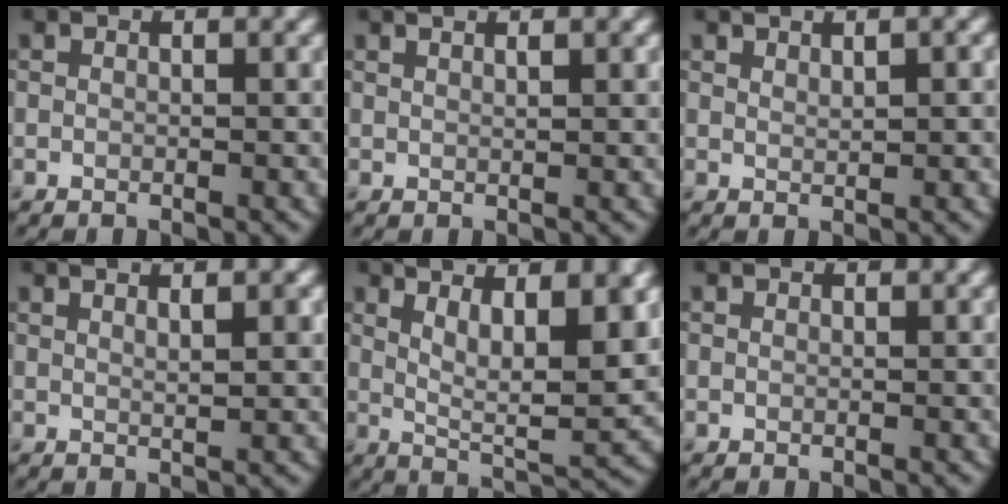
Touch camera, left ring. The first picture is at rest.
{"total": 1.8, "force": [1.2, 0.6, 1.3], "torque": [-0.004, 0.001, 0.004]}
{"total": 1.1, "force": [0.8, 0.2, 0.8], "torque": [-0.013, 0.001, 0.015]}
{"total": 3.0, "force": [1.6, 0.9, 2.4], "torque": [-0.012, 0.006, 0.009]}
{"total": 8.2, "force": [3.1, 2.3, 7.3], "torque": [-0.113, -0.005, 0.059]}
{"total": 0.6, "force": [0.5, 0.3, 0.1], "torque": [0.000, -0.003, 0.004]}